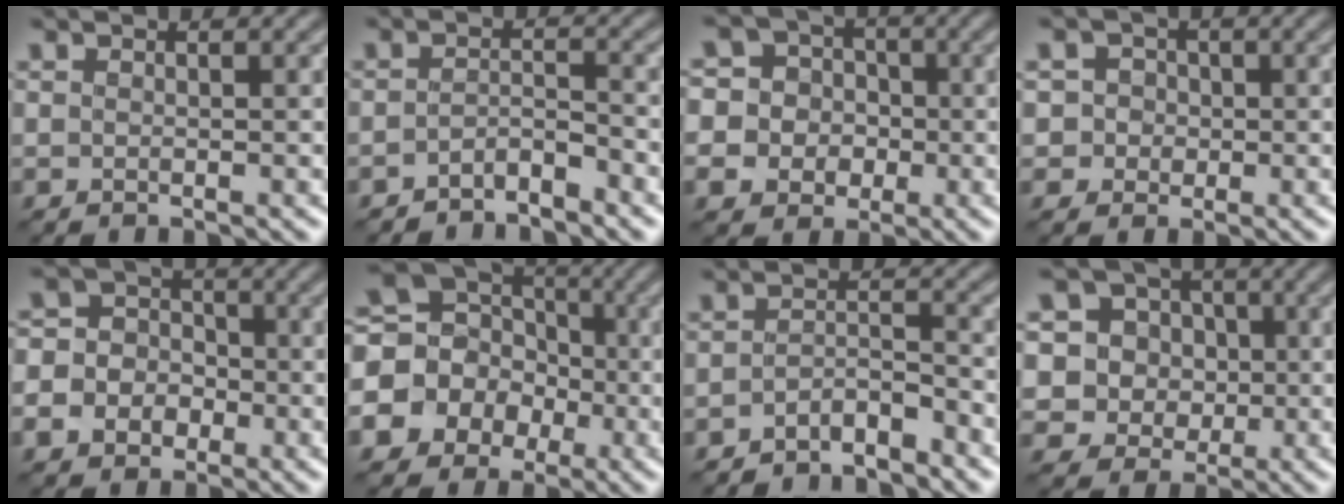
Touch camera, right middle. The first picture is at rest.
{"total": 2.0, "force": [-1.7, 0.4, 0.9], "torque": [-0.017, 0.004, -0.035]}
{"total": 9.4, "force": [-1.4, 9.1, 2.0], "torque": [-0.067, 0.009, -0.035]}
{"total": 3.3, "force": [0.5, 3.2, 0.8], "torque": [0.010, 0.018, -0.001]}
{"total": 7.4, "force": [-2.8, 6.6, 2.0], "torque": [-0.040, -0.004, -0.071]}
{"total": 14.6, "force": [-2.8, 13.6, 4.3], "torque": [-0.138, 0.005, -0.073]}
{"total": 2.4, "force": [-2.1, 0.5, 1.1], "torque": [-0.020, 0.004, -0.043]}
{"total": 8.3, "force": [2.2, 7.6, 2.7], "torque": [-0.068, 0.025, 0.024]}